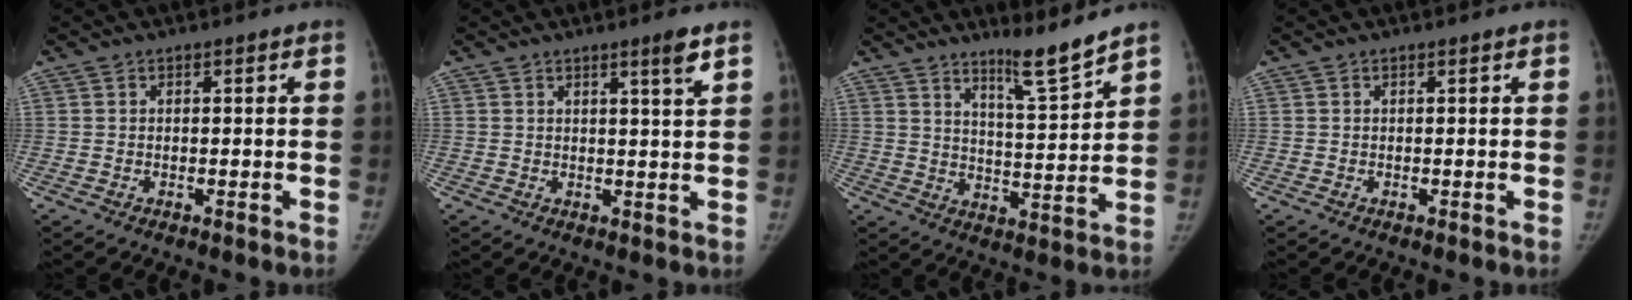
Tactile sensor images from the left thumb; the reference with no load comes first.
{"total": 3.2, "force": [2.0, -0.3, 2.4], "torque": [-0.032, -0.017, 0.033]}
{"total": 7.8, "force": [6.5, -0.2, 4.2], "torque": [-0.063, -0.063, 0.111]}
{"total": 0.0}